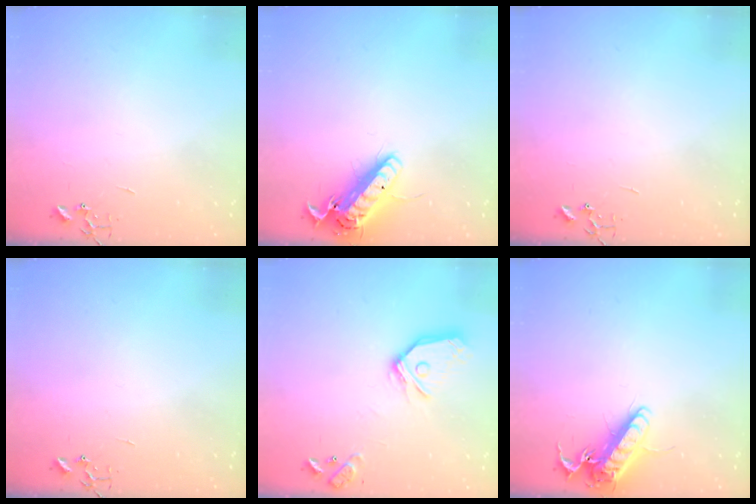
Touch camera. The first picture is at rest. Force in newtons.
{"total": 15.0, "press": 14.7, "slide": 3.0}
{"total": 0.0}
{"total": 0.0}
{"total": 15.0, "press": 14.9, "slide": 2.2}
{"total": 13.4, "press": 13.2, "slide": 2.5}